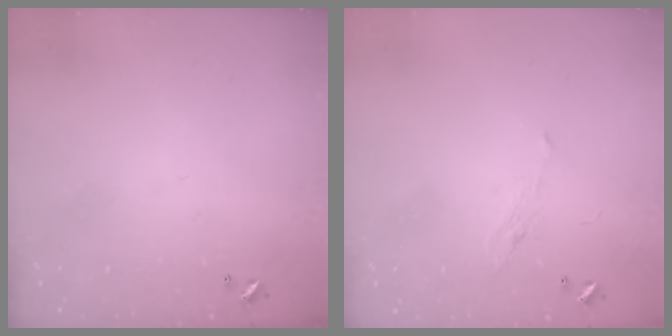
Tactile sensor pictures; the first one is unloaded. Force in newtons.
{"total": 2.2, "press": 2.1, "slide": 0.8}